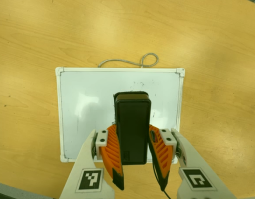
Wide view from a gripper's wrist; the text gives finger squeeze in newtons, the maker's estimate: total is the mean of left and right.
{"total": 8.6, "left": 7.6, "right": 9.6}